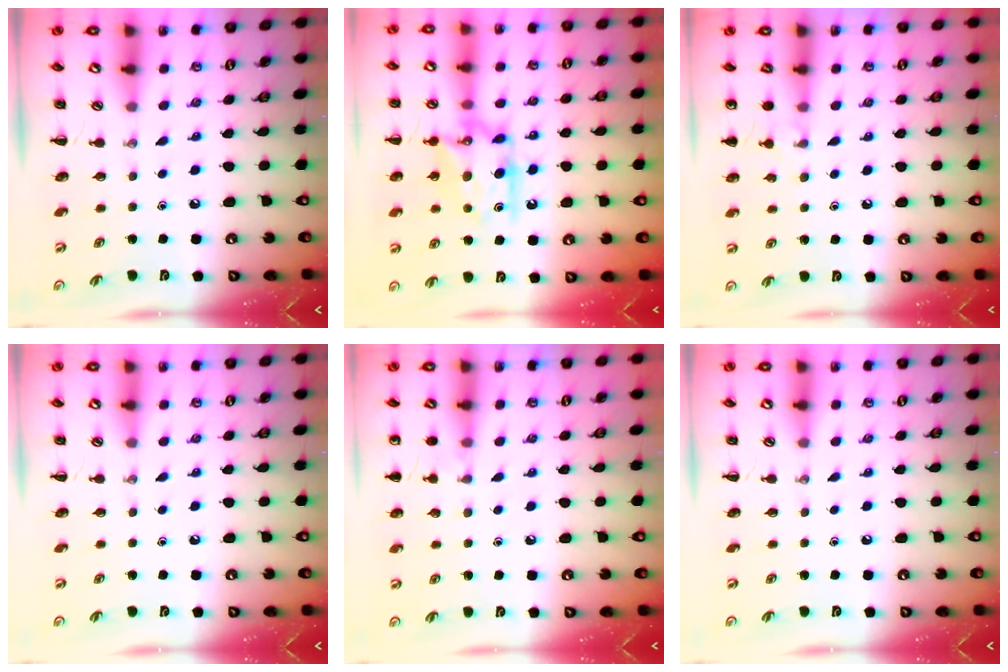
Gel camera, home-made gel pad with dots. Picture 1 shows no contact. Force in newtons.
{"total": 12.5, "press": 12.5, "slide": 0.4}
{"total": 6.6, "press": 6.4, "slide": 1.7}
{"total": 0.0}
{"total": 5.8, "press": 5.5, "slide": 1.8}
{"total": 0.0}